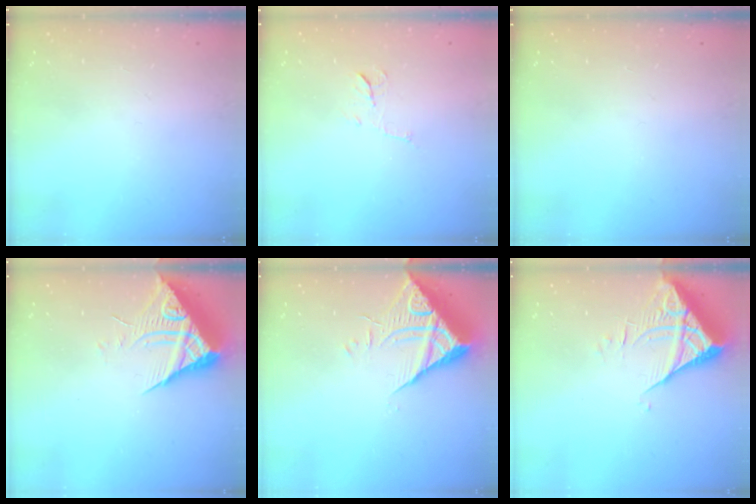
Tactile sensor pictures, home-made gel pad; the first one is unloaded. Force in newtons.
{"total": 5.6, "press": 5.6, "slide": 0.4}
{"total": 0.0}
{"total": 8.8, "press": 8.7, "slide": 0.9}
{"total": 10.5, "press": 10.4, "slide": 1.0}
{"total": 6.6, "press": 6.6, "slide": 0.8}